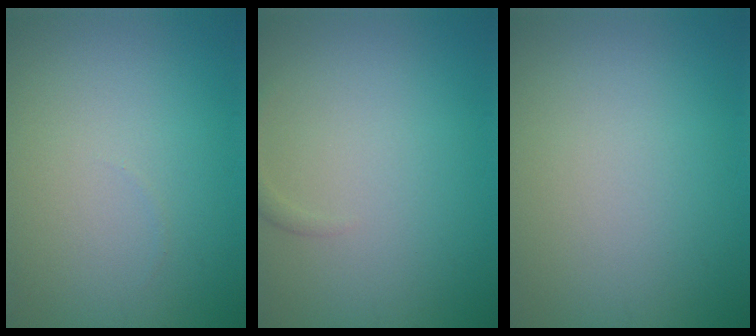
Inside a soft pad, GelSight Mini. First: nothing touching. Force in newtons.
{"total": 0.7, "press": 0.7, "slide": 0.0}
{"total": 0.0}